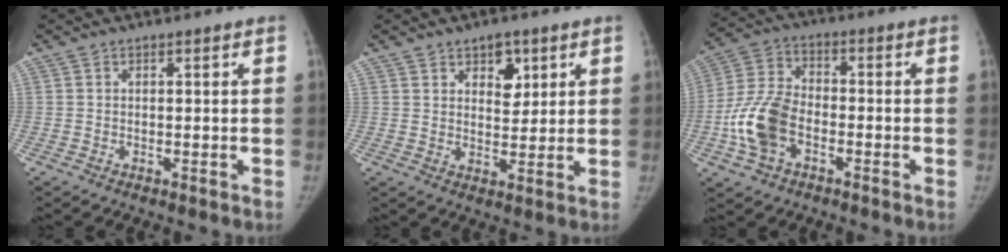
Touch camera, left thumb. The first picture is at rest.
{"total": 4.8, "force": [2.5, 3.2, 2.6], "torque": [-0.009, -0.014, 0.037]}
{"total": 12.0, "force": [-3.8, 7.7, 8.4], "torque": [-0.170, 0.027, -0.076]}